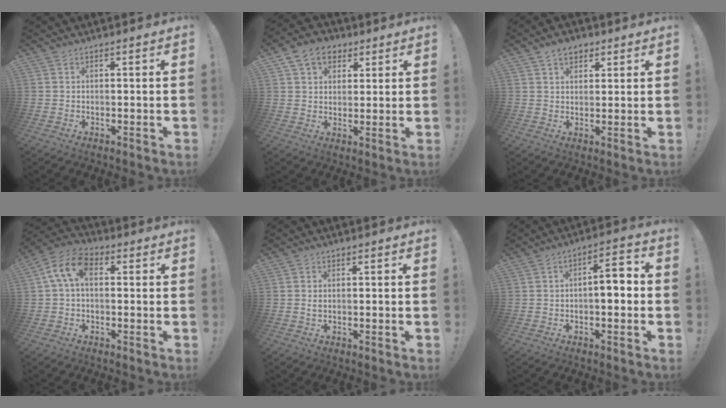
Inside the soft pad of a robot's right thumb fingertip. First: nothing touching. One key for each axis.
{"total": 9.9, "fx": 4.7, "fy": 7.6, "fz": 4.4, "tx": -0.070, "ty": -0.010, "tz": 0.093}
{"total": 5.4, "fx": 3.0, "fy": 3.9, "fz": 2.3, "tx": -0.029, "ty": -0.005, "tz": 0.054}
{"total": 9.4, "fx": 2.2, "fy": 5.5, "fz": 7.3, "tx": -0.140, "ty": 0.003, "tz": 0.045}
{"total": 0.7, "fx": 0.0, "fy": 0.3, "fz": 0.6, "tx": -0.012, "ty": 0.001, "tz": 0.001}
{"total": 7.0, "fx": -1.0, "fy": 2.7, "fz": 6.4, "tx": -0.085, "ty": 0.006, "tz": -0.022}